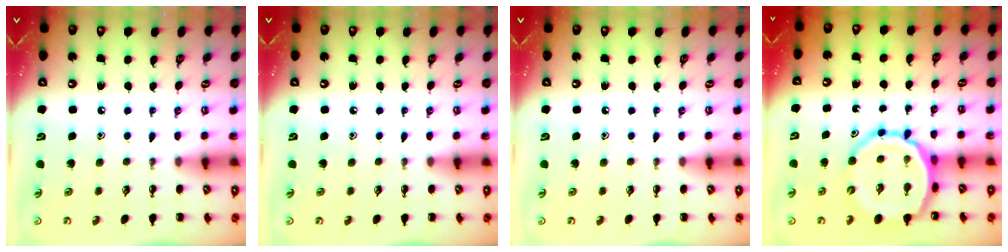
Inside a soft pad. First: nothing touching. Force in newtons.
{"total": 0.0}
{"total": 0.0}
{"total": 13.8, "press": 13.2, "slide": 3.9}